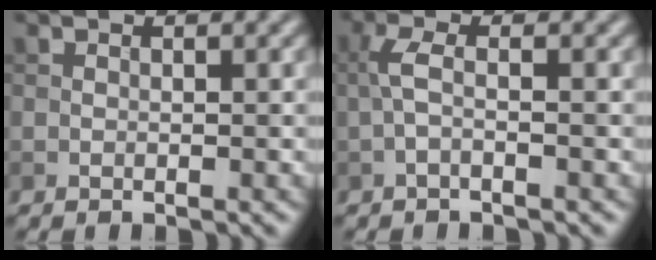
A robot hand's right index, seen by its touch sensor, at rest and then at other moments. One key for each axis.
{"total": 2.0, "fx": -0.5, "fy": 0.5, "fz": 1.9, "tx": -0.046, "ty": 0.006, "tz": -0.014}